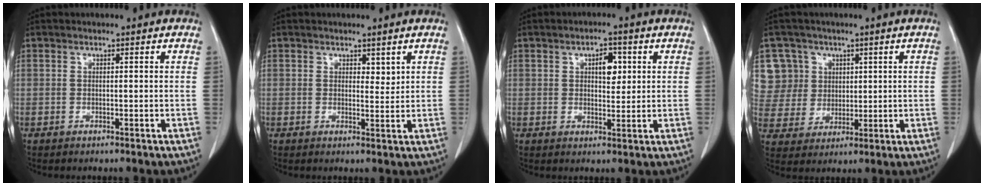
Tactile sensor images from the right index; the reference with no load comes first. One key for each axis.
{"total": 1.6, "fx": 1.1, "fy": 0.9, "fz": 0.9, "tx": -0.006, "ty": -0.008, "tz": 0.018}
{"total": 4.1, "fx": 1.3, "fy": 2.0, "fz": 3.3, "tx": -0.049, "ty": 0.005, "tz": 0.020}
{"total": 8.9, "fx": 3.7, "fy": 8.1, "fz": 0.3, "tx": -0.002, "ty": 0.022, "tz": 0.083}